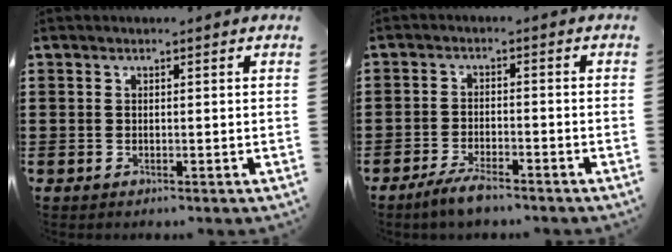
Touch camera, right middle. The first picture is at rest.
{"total": 4.0, "force": [-3.3, 0.8, 2.2], "torque": [-0.048, -0.001, -0.065]}